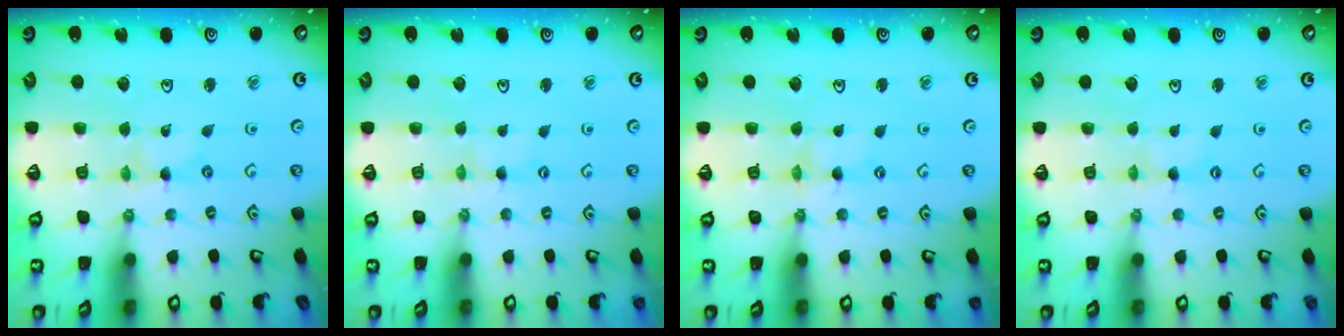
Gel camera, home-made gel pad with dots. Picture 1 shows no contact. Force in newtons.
{"total": 0.7, "press": 0.7, "slide": 0.1}
{"total": 1.2, "press": 1.2, "slide": 0.3}
{"total": 0.6, "press": 0.5, "slide": 0.1}